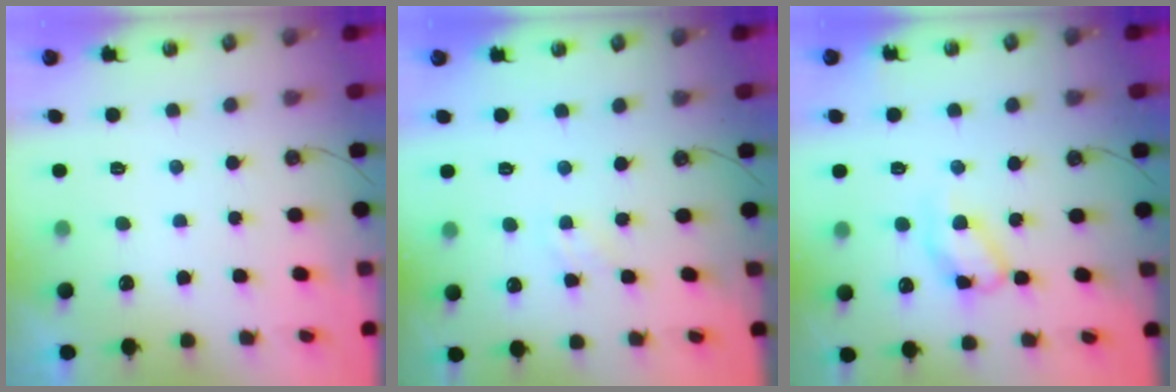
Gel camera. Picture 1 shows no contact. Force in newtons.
{"total": 1.0, "press": 1.0, "slide": 0.2}
{"total": 11.9, "press": 11.9, "slide": 0.8}